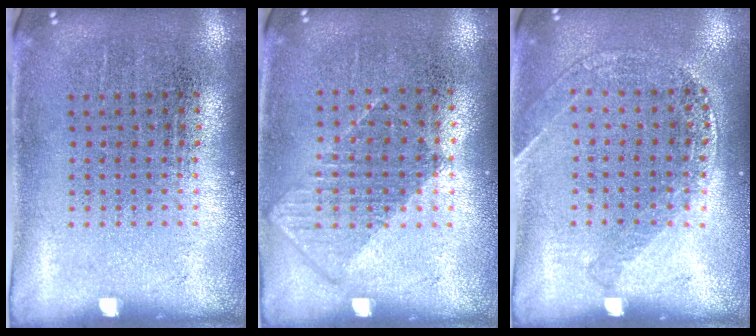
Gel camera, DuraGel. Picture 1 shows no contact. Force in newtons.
{"total": 0.8, "press": 0.8, "slide": 0.3}
{"total": 1.2, "press": 1.2, "slide": 0.1}